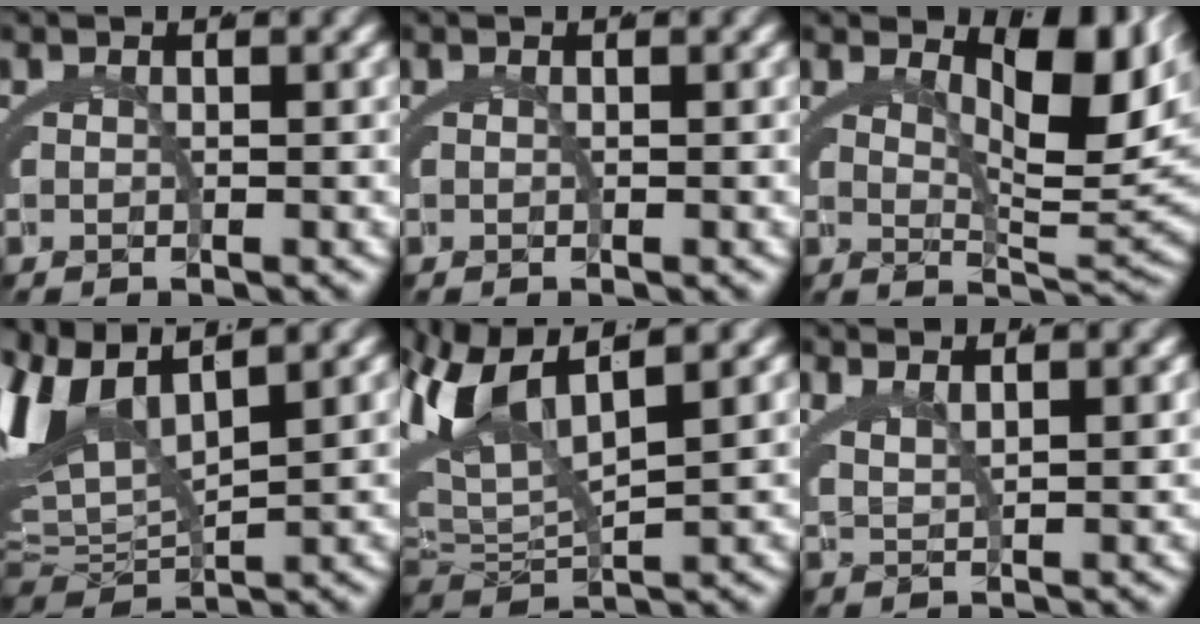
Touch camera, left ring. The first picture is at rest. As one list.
[{"total": 0.0}, {"total": 7.4, "force": [4.0, 1.4, 6.1], "torque": [-0.067, 0.000, 0.065]}, {"total": 11.1, "force": [3.7, 7.0, 7.8], "torque": [-0.187, -0.003, 0.065]}, {"total": 10.4, "force": [4.1, 6.0, 7.4], "torque": [-0.165, 0.002, 0.068]}, {"total": 2.4, "force": [2.2, 0.0, 1.1], "torque": [-0.023, -0.007, 0.049]}]